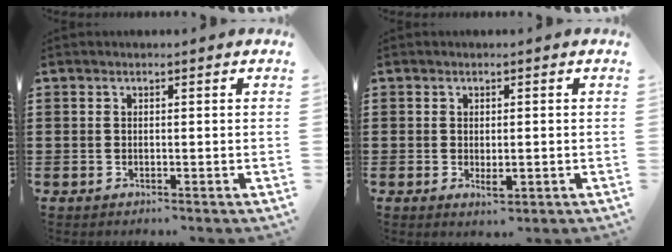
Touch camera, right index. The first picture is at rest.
{"total": 1.9, "force": [-0.3, 1.0, 1.5], "torque": [-0.028, 0.003, -0.005]}